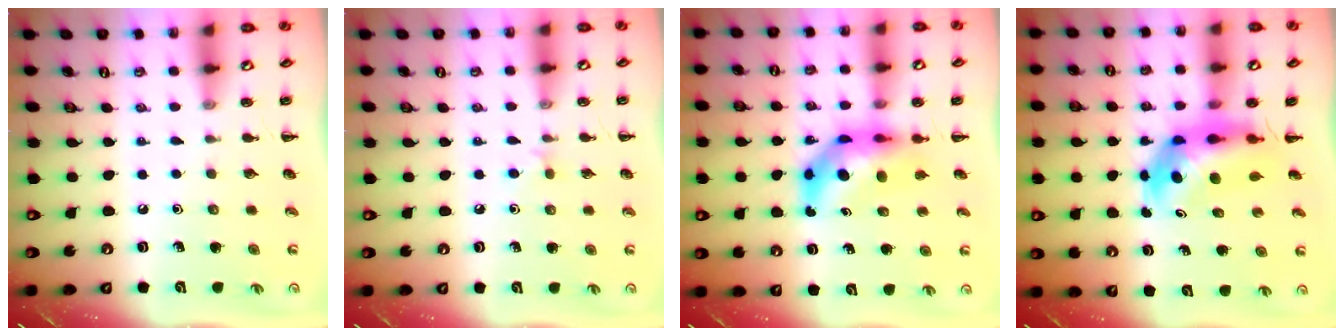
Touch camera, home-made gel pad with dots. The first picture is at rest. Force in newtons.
{"total": 3.4, "press": 3.1, "slide": 1.4}
{"total": 7.5, "press": 7.1, "slide": 2.3}
{"total": 6.4, "press": 6.2, "slide": 1.7}